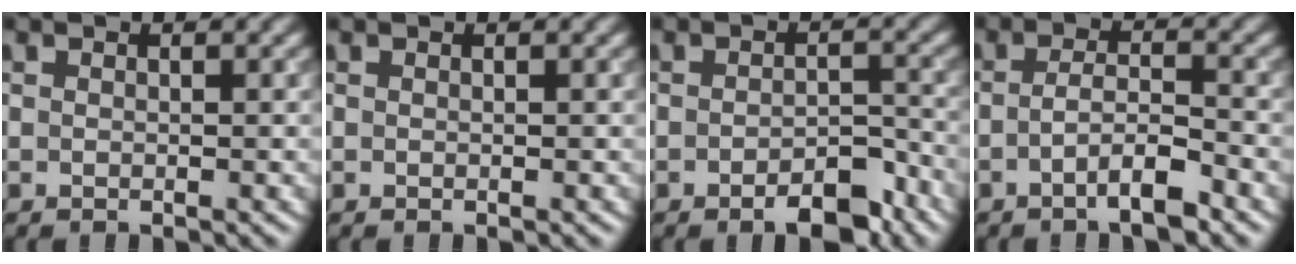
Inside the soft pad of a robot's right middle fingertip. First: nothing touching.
{"total": 0.0}
{"total": 4.1, "force": [-2.5, 1.7, 2.8], "torque": [-0.034, 0.005, -0.036]}
{"total": 3.4, "force": [-1.7, 0.7, 2.9], "torque": [-0.051, 0.007, -0.036]}